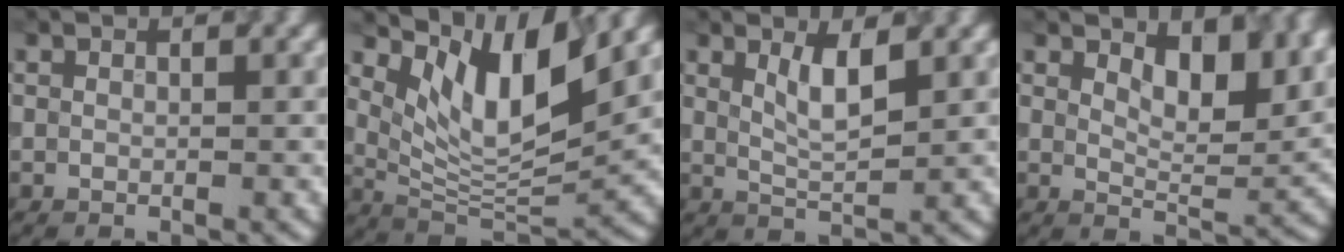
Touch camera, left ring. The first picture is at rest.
{"total": 8.2, "force": [4.5, 2.8, 6.4], "torque": [-0.112, -0.012, 0.084]}
{"total": 2.9, "force": [1.4, 0.8, 2.4], "torque": [-0.045, -0.006, 0.028]}
{"total": 6.3, "force": [3.4, 2.7, 4.5], "torque": [-0.069, -0.008, 0.052]}